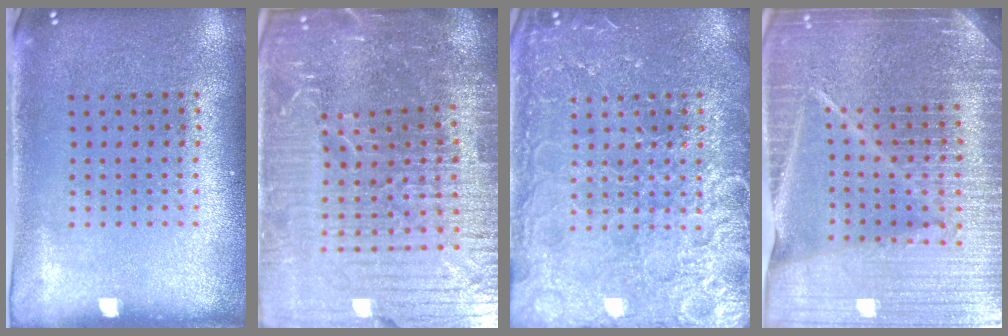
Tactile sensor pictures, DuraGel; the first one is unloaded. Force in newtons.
{"total": 7.0, "press": 6.1, "slide": 3.5}
{"total": 6.6, "press": 6.6, "slide": 0.9}
{"total": 6.2, "press": 5.4, "slide": 3.1}